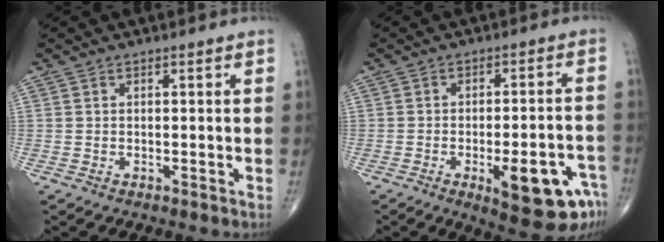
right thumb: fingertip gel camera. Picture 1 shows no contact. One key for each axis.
{"total": 14.1, "fx": -6.5, "fy": 4.5, "fz": 11.8, "tx": -0.119, "ty": 0.029, "tz": -0.074}